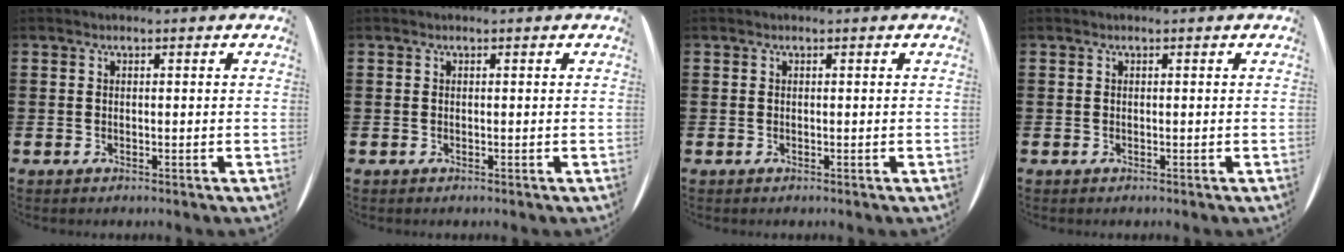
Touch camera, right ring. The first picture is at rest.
{"total": 0.0}
{"total": 0.0}
{"total": 0.0}